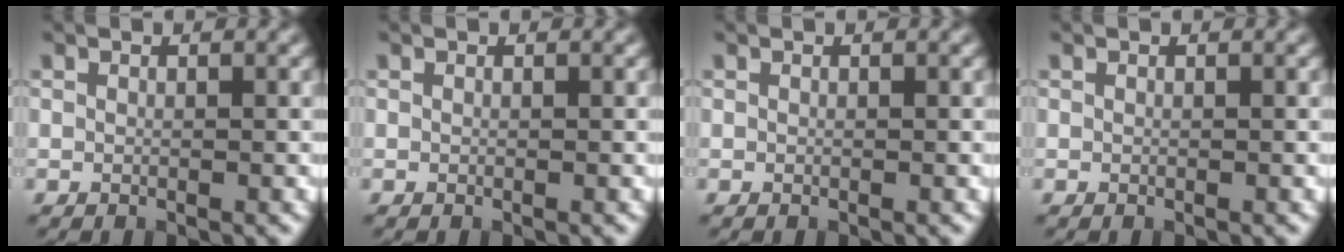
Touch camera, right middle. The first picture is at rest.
{"total": 0.0}
{"total": 0.0}
{"total": 0.0}